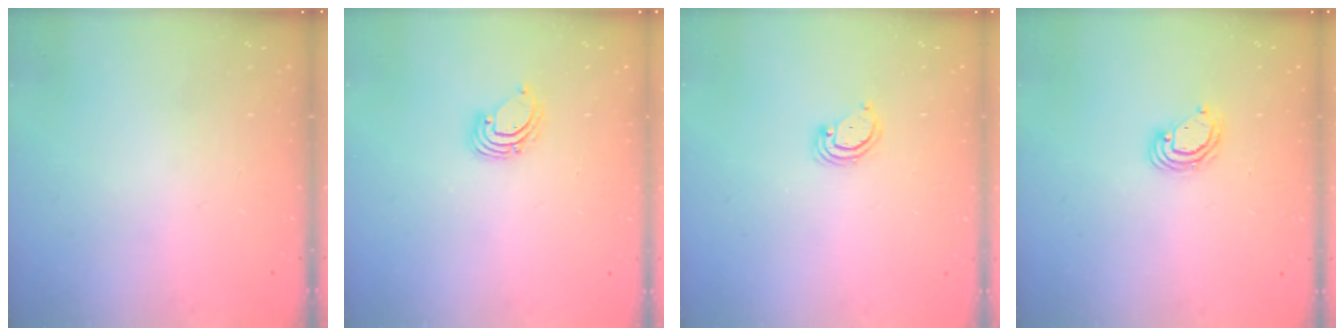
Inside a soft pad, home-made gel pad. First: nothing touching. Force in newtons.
{"total": 2.6, "press": 2.6, "slide": 0.2}
{"total": 2.9, "press": 2.9, "slide": 0.2}
{"total": 4.5, "press": 4.5, "slide": 0.1}